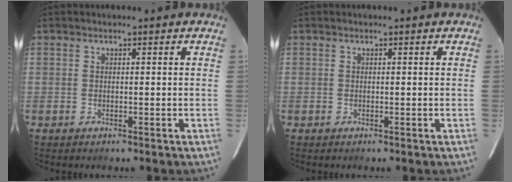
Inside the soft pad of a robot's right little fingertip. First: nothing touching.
{"total": 0.0}